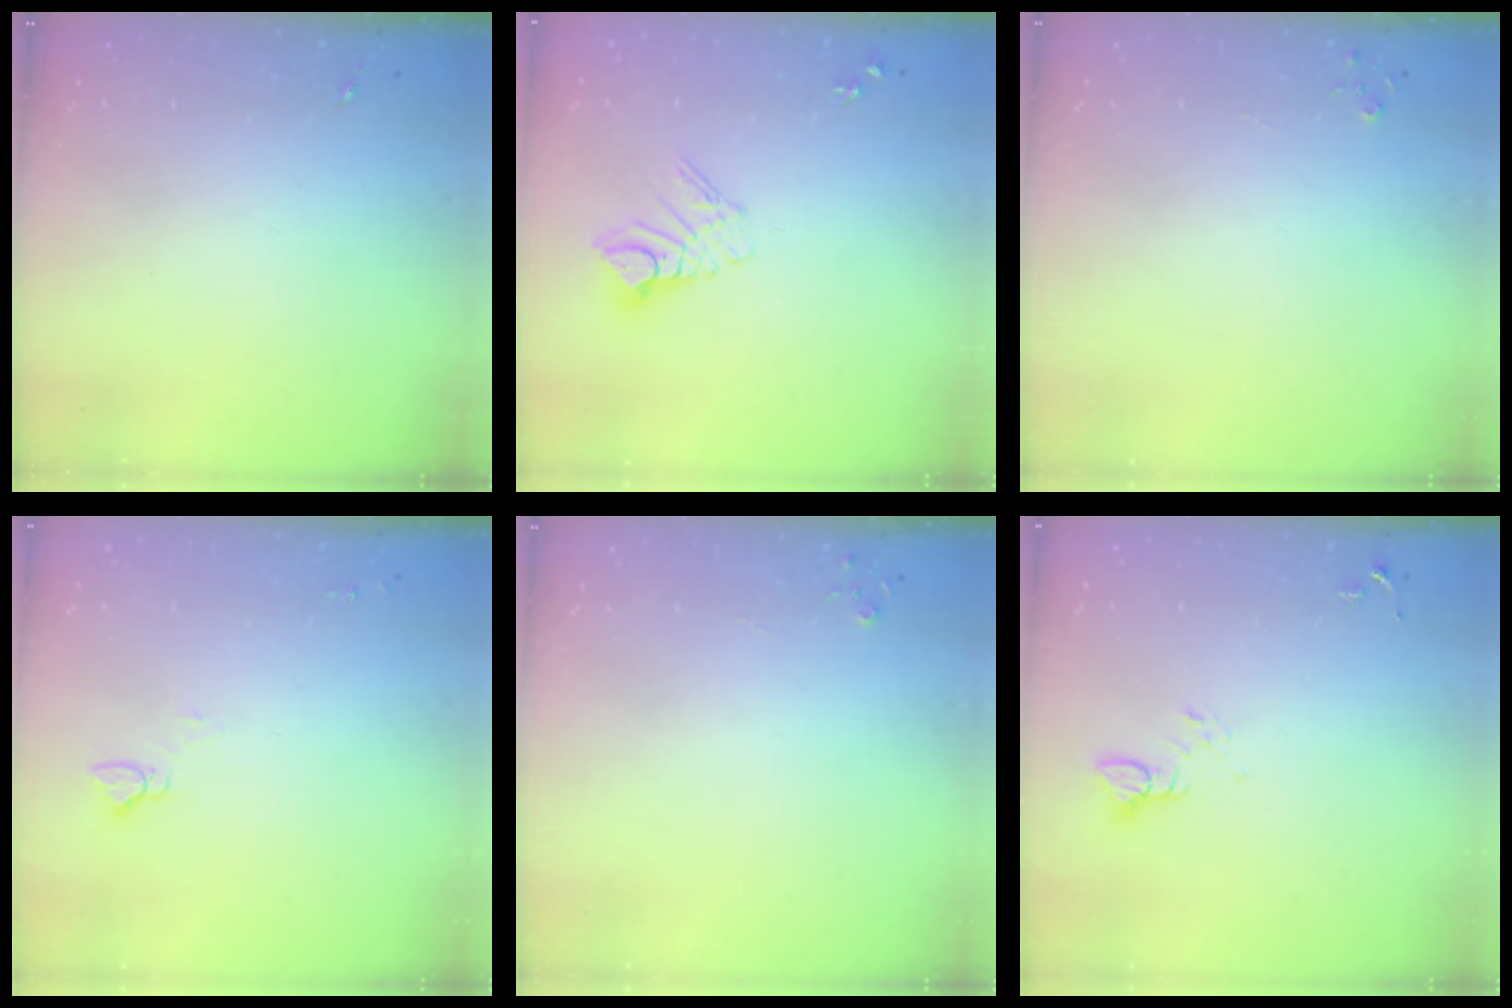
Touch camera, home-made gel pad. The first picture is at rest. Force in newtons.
{"total": 8.9, "press": 8.9, "slide": 0.8}
{"total": 2.7, "press": 2.7, "slide": 0.3}
{"total": 4.0, "press": 4.0, "slide": 0.4}
{"total": 2.7, "press": 2.7, "slide": 0.3}
{"total": 3.9, "press": 3.9, "slide": 0.2}